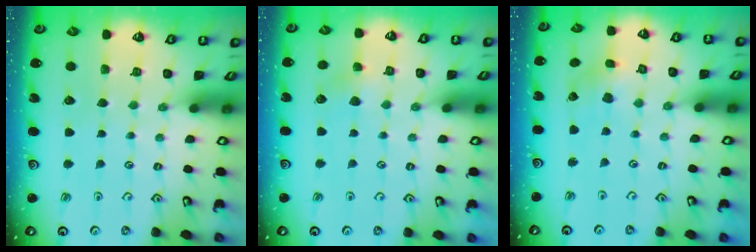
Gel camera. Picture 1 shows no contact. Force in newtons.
{"total": 3.8, "press": 3.8, "slide": 0.5}
{"total": 2.2, "press": 2.2, "slide": 0.1}